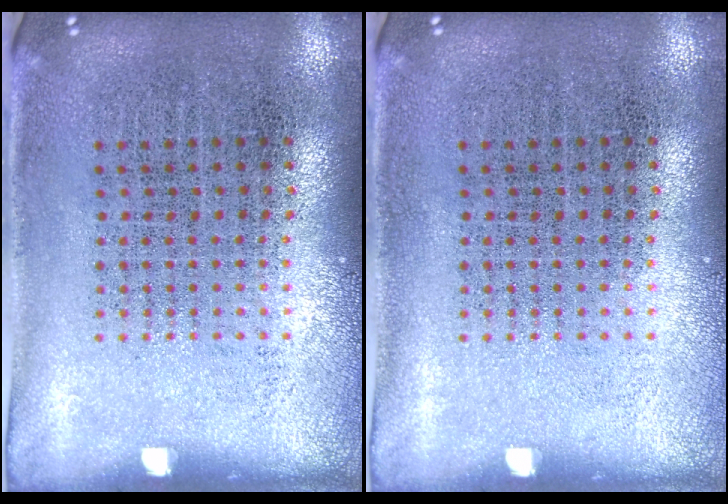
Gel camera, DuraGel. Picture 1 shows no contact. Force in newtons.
{"total": 0.0}